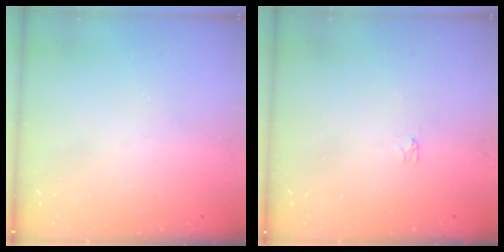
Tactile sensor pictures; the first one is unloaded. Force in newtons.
{"total": 0.0}